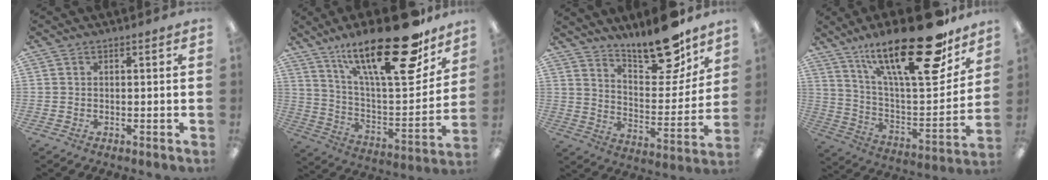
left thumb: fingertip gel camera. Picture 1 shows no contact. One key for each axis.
{"total": 28.1, "fx": 18.7, "fy": 8.5, "fz": 19.2, "tx": -0.308, "ty": -0.118, "tz": 0.304}
{"total": 17.1, "fx": 14.3, "fy": 5.2, "fz": 7.8, "tx": -0.111, "ty": -0.106, "tz": 0.243}
{"total": 28.6, "fx": 18.8, "fy": 8.6, "fz": 19.8, "tx": -0.308, "ty": -0.115, "tz": 0.308}